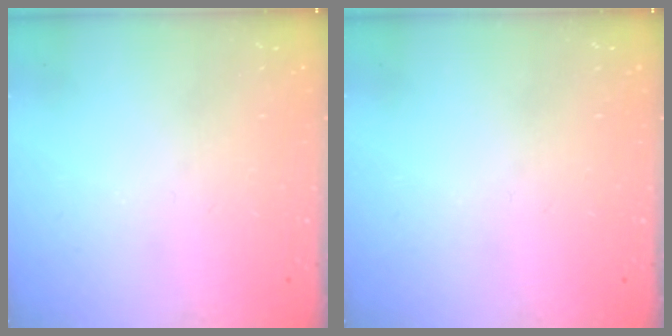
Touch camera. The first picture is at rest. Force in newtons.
{"total": 0.0}